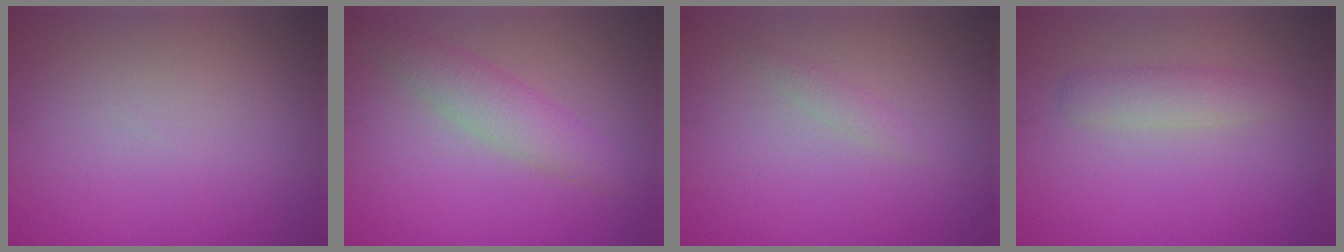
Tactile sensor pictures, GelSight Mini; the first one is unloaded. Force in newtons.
{"total": 2.9, "press": 2.9, "slide": 0.1}
{"total": 0.9, "press": 0.9, "slide": 0.1}
{"total": 1.9, "press": 1.9, "slide": 0.1}